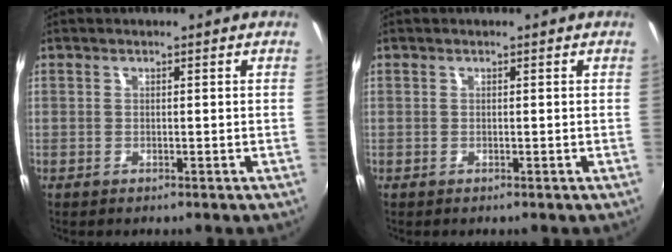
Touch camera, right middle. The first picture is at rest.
{"total": 0.0}